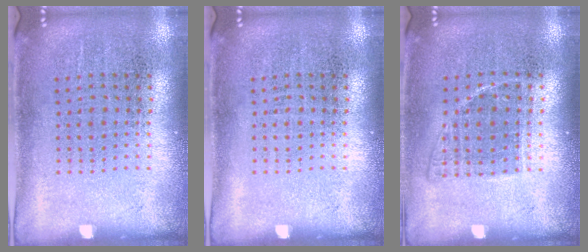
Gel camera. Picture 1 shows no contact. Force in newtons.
{"total": 0.0}
{"total": 1.0, "press": 0.9, "slide": 0.5}